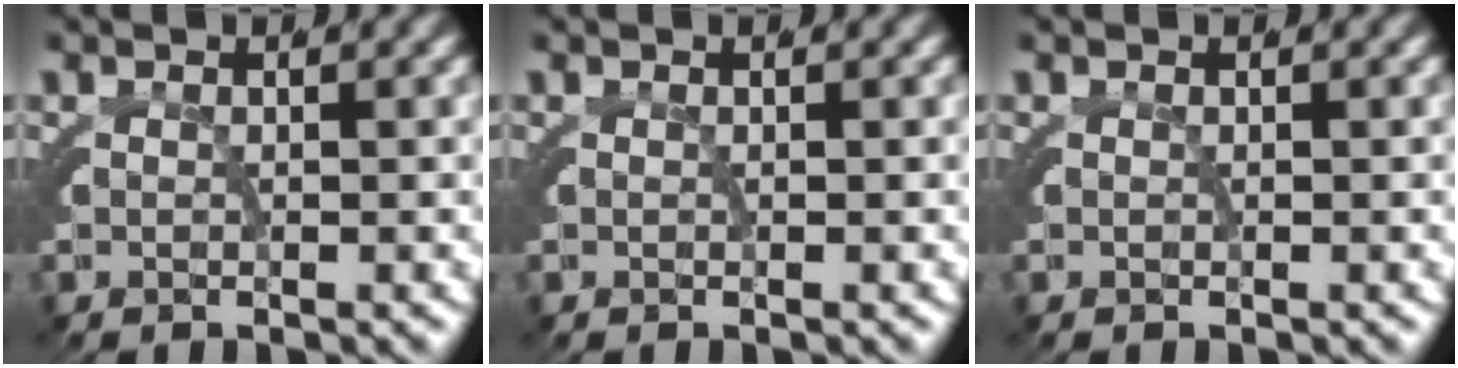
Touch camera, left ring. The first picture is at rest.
{"total": 0.0}
{"total": 0.0}